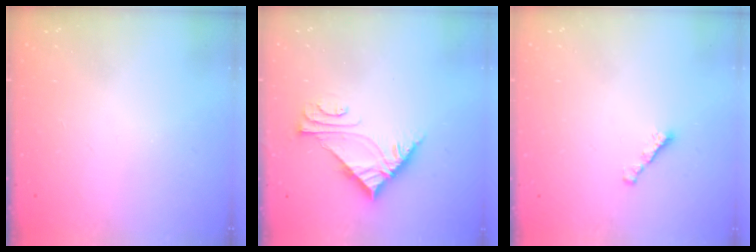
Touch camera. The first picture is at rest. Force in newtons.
{"total": 7.3, "press": 7.3, "slide": 0.5}
{"total": 1.6, "press": 1.5, "slide": 0.5}